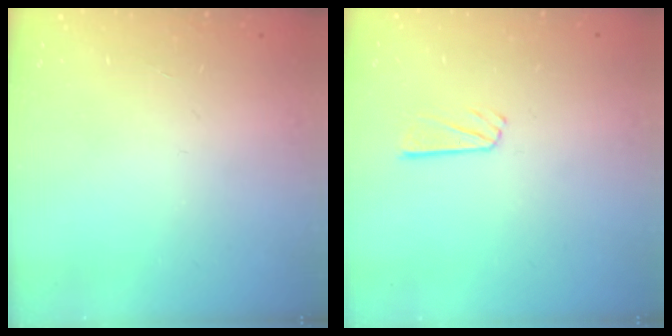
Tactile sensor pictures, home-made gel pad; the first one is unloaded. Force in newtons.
{"total": 4.4, "press": 4.4, "slide": 0.1}